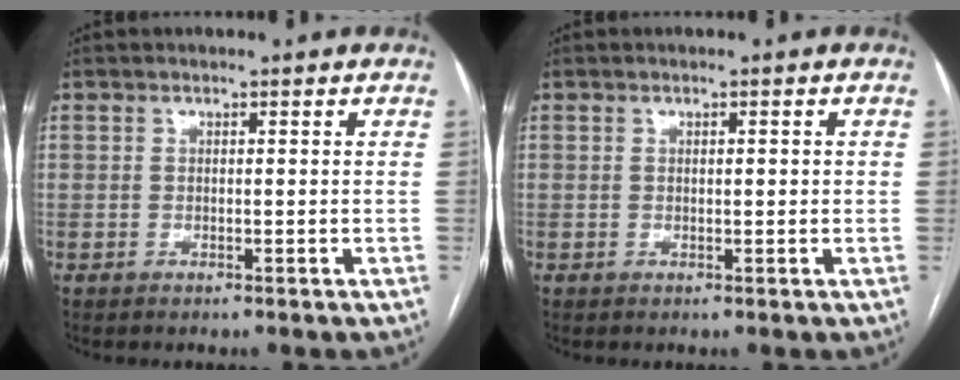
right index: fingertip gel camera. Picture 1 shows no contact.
{"total": 0.9, "force": [0.2, 0.3, 0.8], "torque": [-0.014, 0.000, 0.003]}